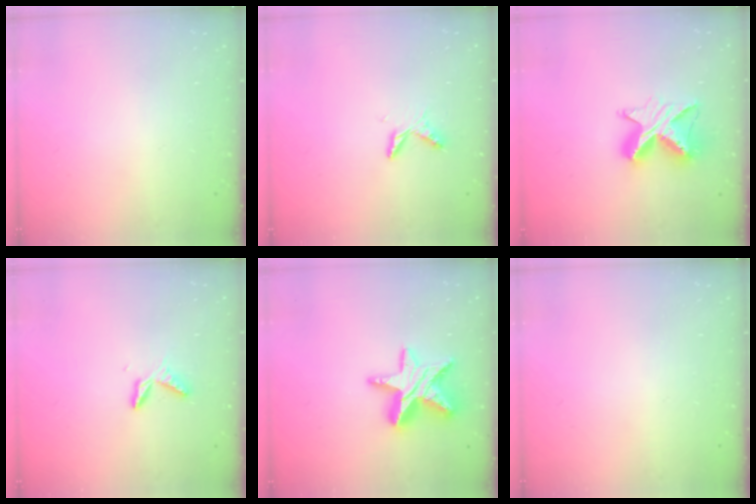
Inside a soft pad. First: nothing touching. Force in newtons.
{"total": 4.2, "press": 4.2, "slide": 0.4}
{"total": 9.8, "press": 9.8, "slide": 1.0}
{"total": 5.2, "press": 5.1, "slide": 0.5}
{"total": 15.7, "press": 15.7, "slide": 1.2}
{"total": 0.0}